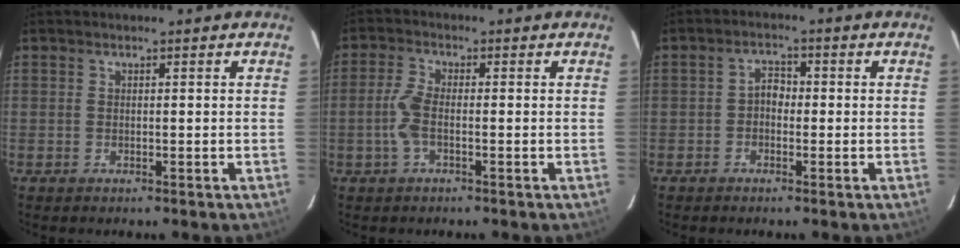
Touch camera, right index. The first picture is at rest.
{"total": 4.5, "force": [-1.1, 1.6, 4.0], "torque": [-0.094, 0.004, -0.024]}
{"total": 2.5, "force": [-0.7, 1.9, 1.4], "torque": [-0.026, 0.011, -0.015]}